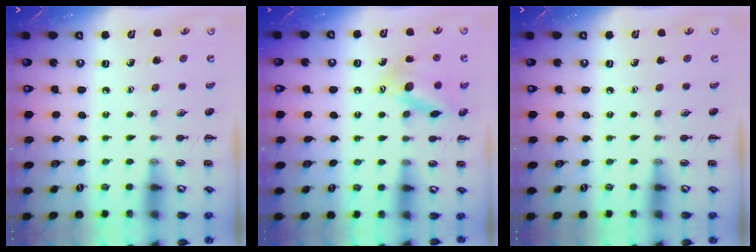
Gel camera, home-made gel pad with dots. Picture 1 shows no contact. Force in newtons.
{"total": 14.9, "press": 14.8, "slide": 1.3}
{"total": 0.0}